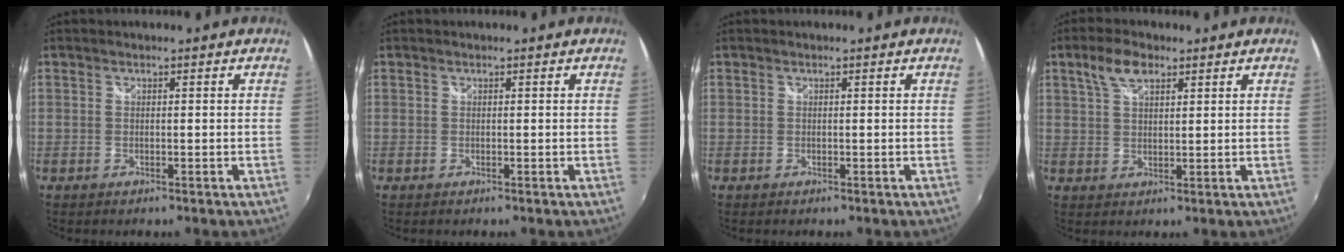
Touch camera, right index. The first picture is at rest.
{"total": 0.0}
{"total": 0.0}
{"total": 5.4, "force": [3.0, 2.6, 3.7], "torque": [-0.068, 0.012, 0.058]}